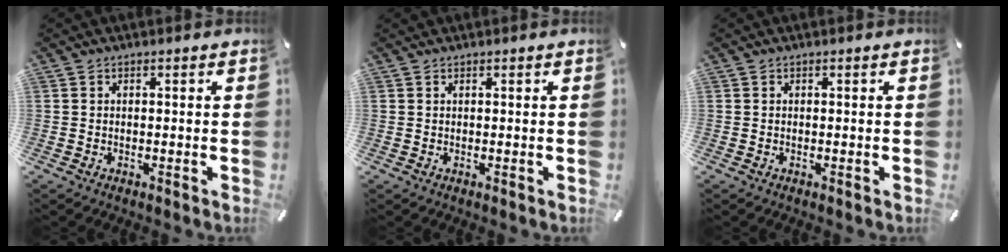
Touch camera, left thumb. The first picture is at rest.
{"total": 0.0}
{"total": 0.0}